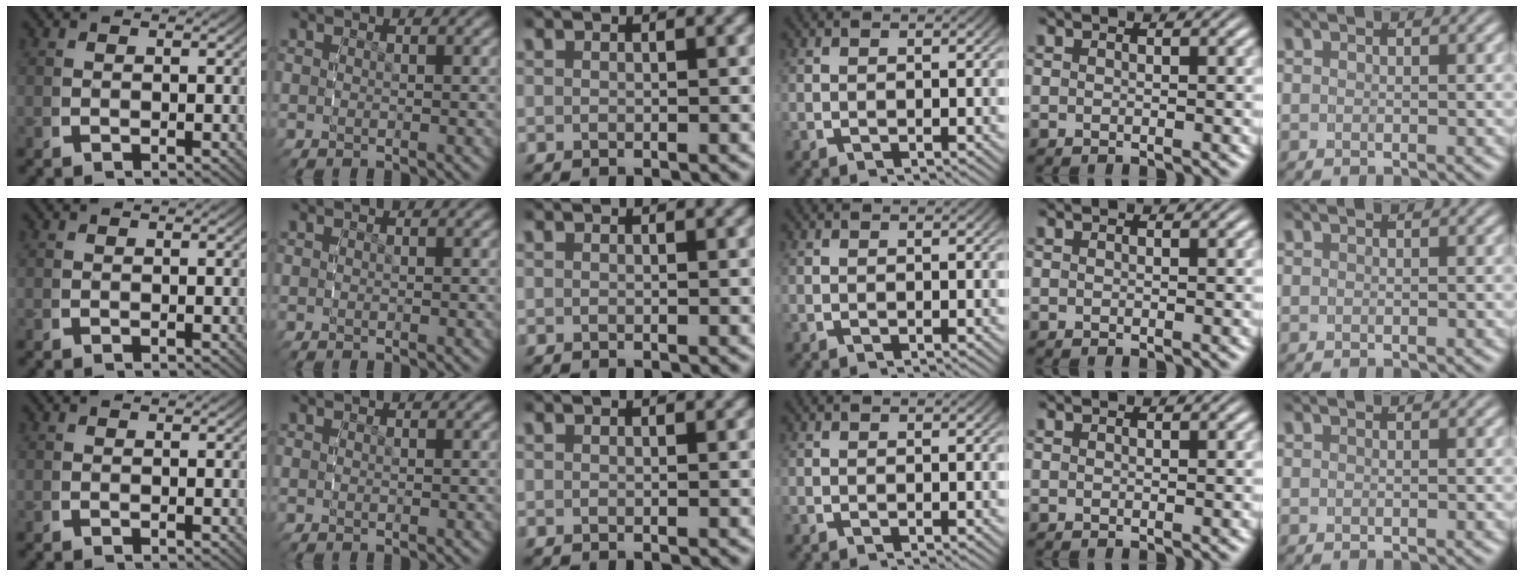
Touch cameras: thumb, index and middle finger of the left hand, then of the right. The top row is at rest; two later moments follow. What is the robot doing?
{"motion": "reach", "object": "ribbon"}